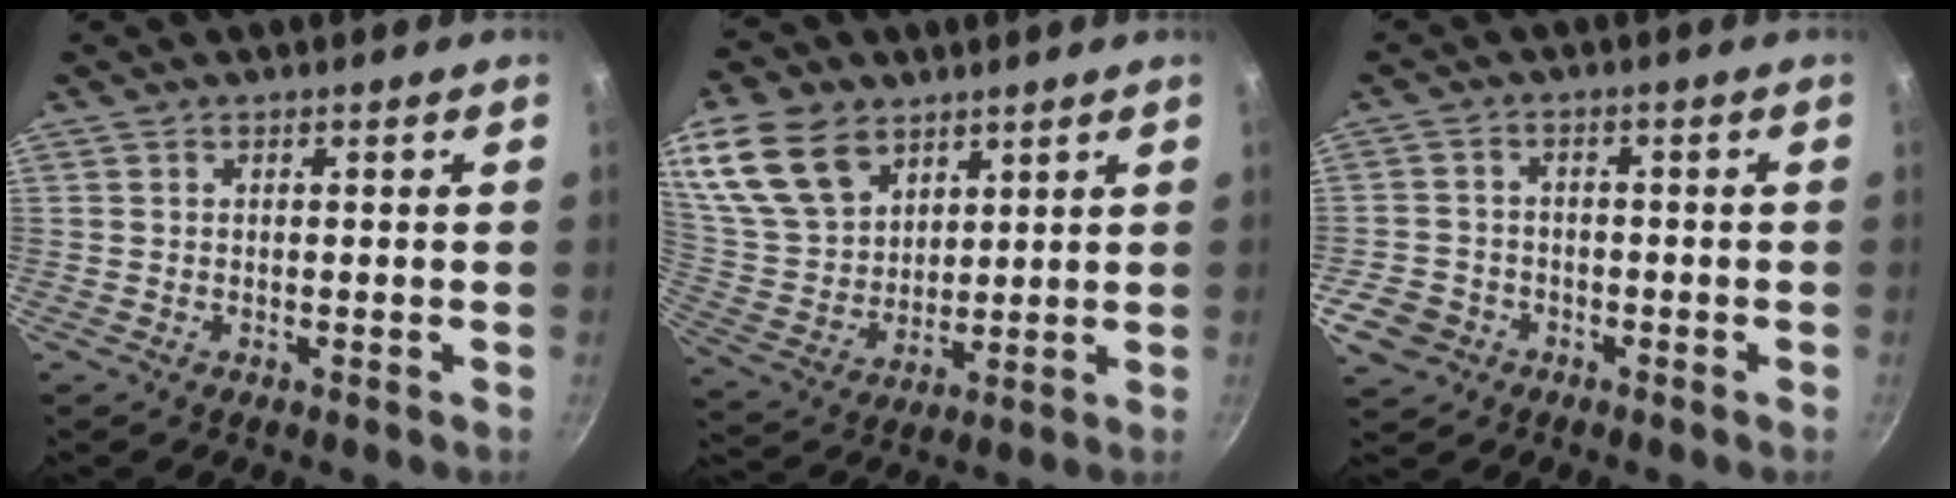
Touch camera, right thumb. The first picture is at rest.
{"total": 17.9, "force": [9.6, 12.0, 9.0], "torque": [-0.167, -0.024, 0.195]}
{"total": 6.4, "force": [-3.1, 5.2, 2.2], "torque": [-0.039, 0.027, -0.055]}